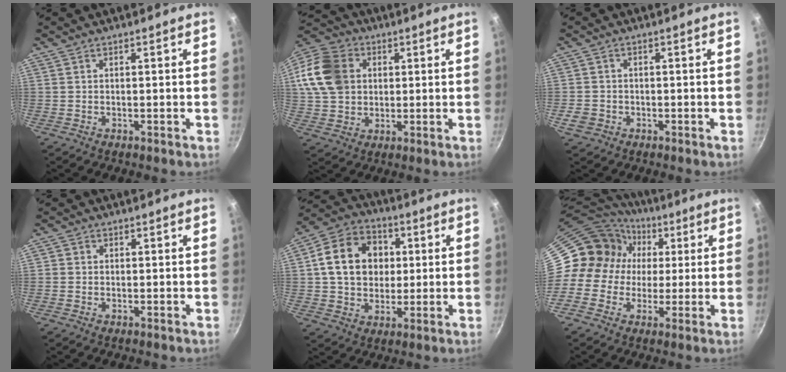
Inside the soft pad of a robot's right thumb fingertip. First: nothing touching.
{"total": 14.9, "force": [3.5, 11.8, 8.5], "torque": [-0.161, 0.011, 0.059]}
{"total": 3.2, "force": [-1.2, 2.7, 1.3], "torque": [-0.020, 0.009, -0.019]}
{"total": 1.0, "force": [0.0, 0.9, 0.3], "torque": [-0.002, 0.000, -0.004]}
{"total": 15.3, "force": [2.4, 12.2, 8.8], "torque": [-0.124, 0.016, 0.031]}
{"total": 15.0, "force": [2.5, 13.4, 6.2], "torque": [-0.068, 0.025, 0.025]}